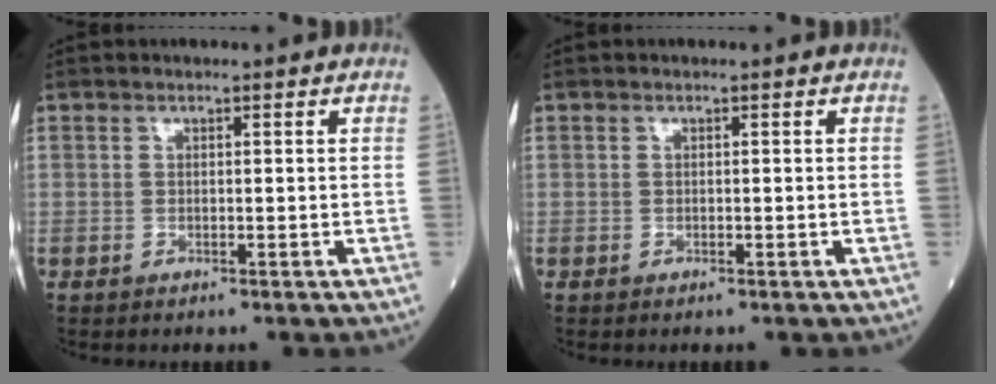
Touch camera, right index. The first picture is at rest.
{"total": 0.0}